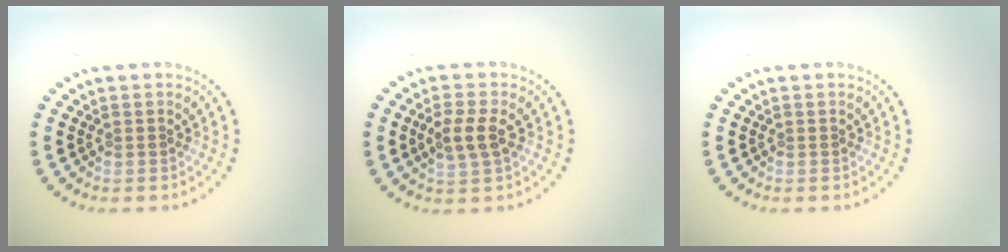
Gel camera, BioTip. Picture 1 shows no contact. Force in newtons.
{"total": 2.7, "press": 2.6, "slide": 0.7}
{"total": 0.0}